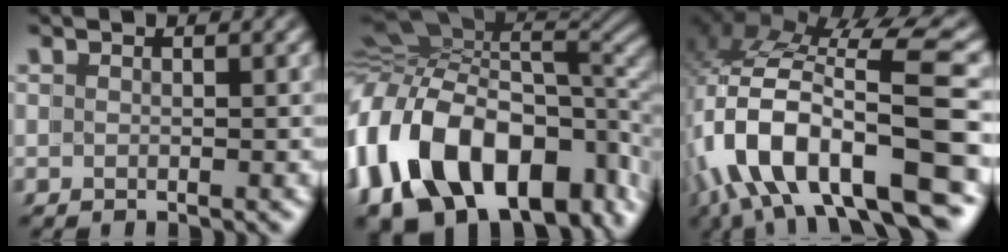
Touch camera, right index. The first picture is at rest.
{"total": 18.4, "force": [-3.3, 12.3, 13.3], "torque": [-0.256, -0.025, -0.046]}
{"total": 11.1, "force": [-1.4, 4.9, 9.8], "torque": [-0.210, -0.018, -0.008]}